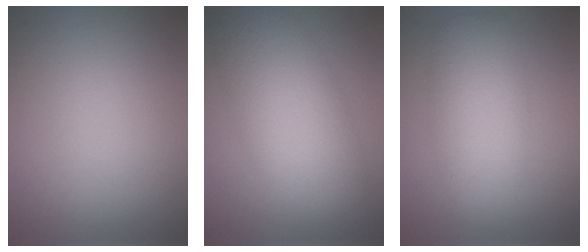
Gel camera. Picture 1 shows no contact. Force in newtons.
{"total": 7.6, "press": 7.6, "slide": 0.3}
{"total": 4.8, "press": 4.8, "slide": 0.1}